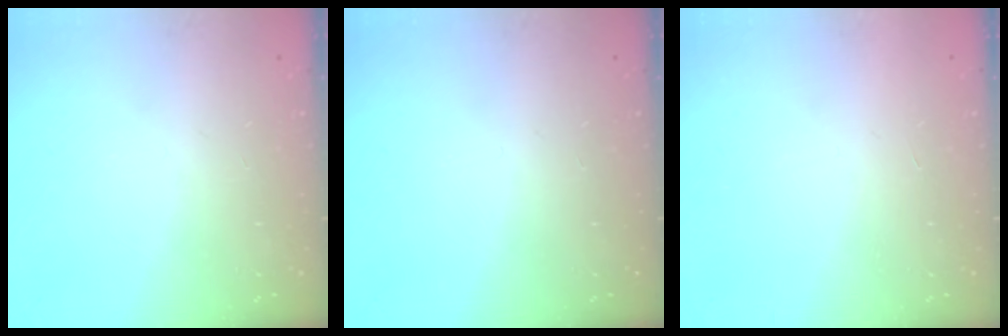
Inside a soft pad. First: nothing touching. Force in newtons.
{"total": 0.0}
{"total": 1.5, "press": 1.5, "slide": 0.1}